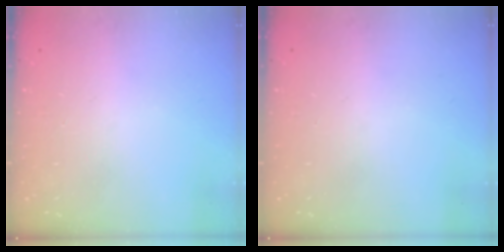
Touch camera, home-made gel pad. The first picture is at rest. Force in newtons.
{"total": 0.0}